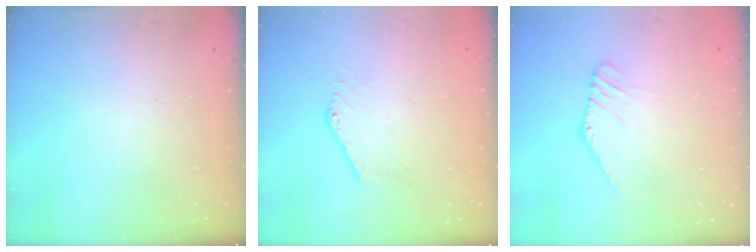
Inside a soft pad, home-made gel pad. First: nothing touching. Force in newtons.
{"total": 0.8, "press": 0.8, "slide": 0.1}
{"total": 2.7, "press": 2.7, "slide": 0.1}